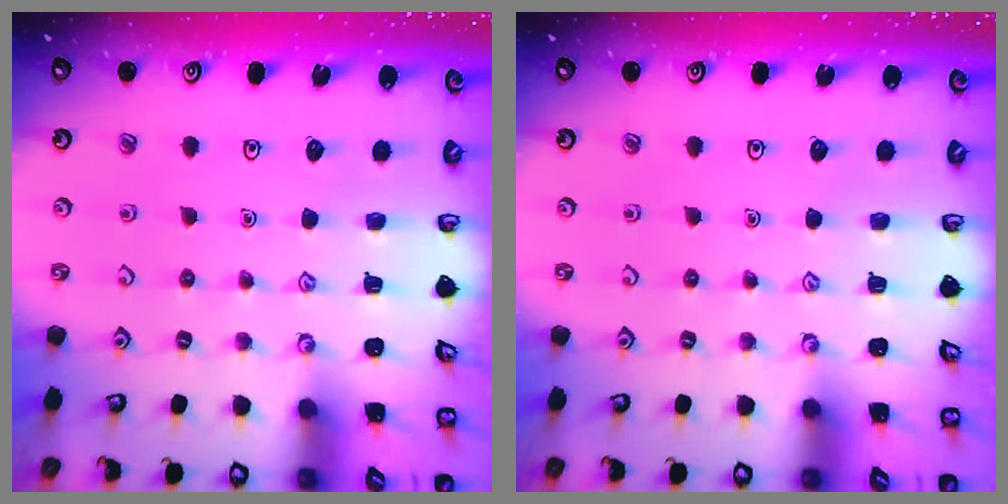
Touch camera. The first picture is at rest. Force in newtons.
{"total": 0.0}